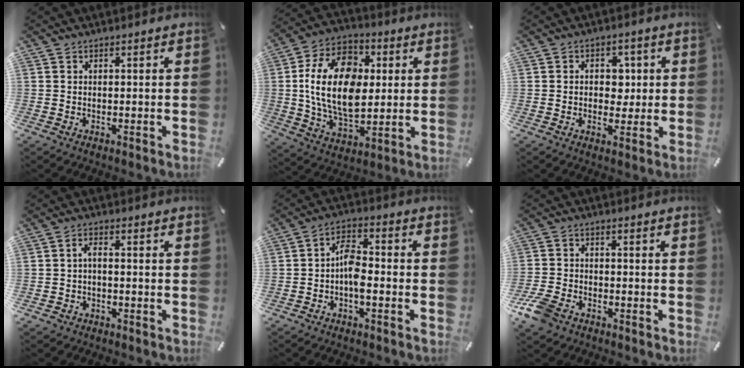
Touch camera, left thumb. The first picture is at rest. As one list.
[{"total": 19.7, "force": [1.4, 13.5, 14.3], "torque": [-0.276, 0.012, 0.021]}, {"total": 6.0, "force": [0.3, 4.6, 3.8], "torque": [-0.038, -0.005, -0.005]}, {"total": 2.4, "force": [-1.2, 1.3, 1.6], "torque": [-0.031, 0.009, -0.026]}, {"total": 6.8, "force": [-2.2, 3.6, 5.4], "torque": [-0.100, 0.017, -0.038]}, {"total": 6.8, "force": [-4.4, 4.0, 3.3], "torque": [-0.084, 0.013, -0.089]}]